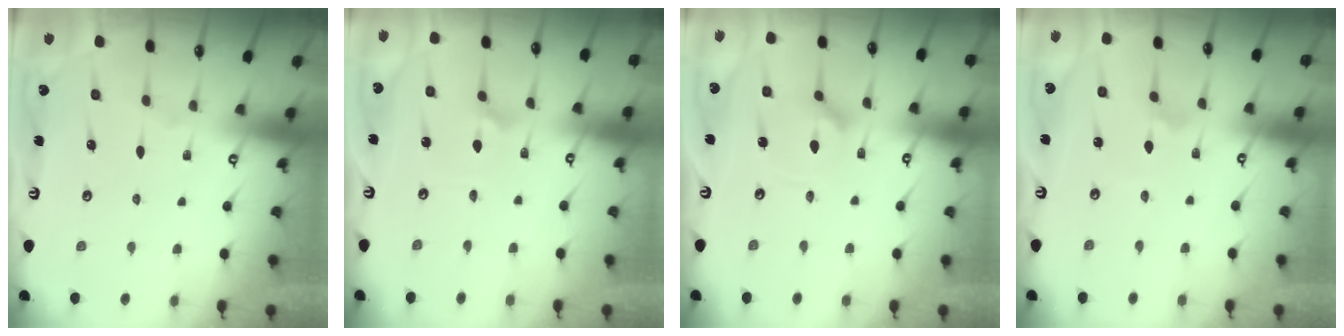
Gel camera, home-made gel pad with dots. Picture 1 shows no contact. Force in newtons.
{"total": 1.7, "press": 1.7, "slide": 0.3}
{"total": 7.1, "press": 7.1, "slide": 0.8}
{"total": 1.2, "press": 1.1, "slide": 0.2}